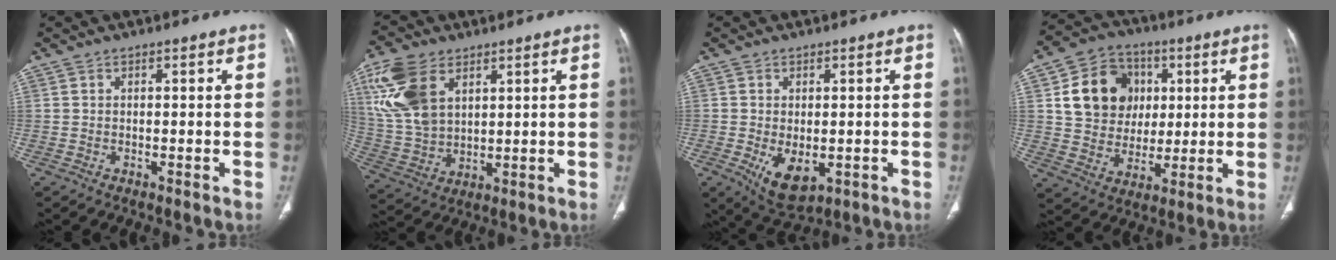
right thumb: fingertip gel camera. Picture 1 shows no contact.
{"total": 14.2, "force": [5.9, 8.9, 9.4], "torque": [-0.196, -0.012, 0.130]}
{"total": 7.2, "force": [-1.7, 4.1, 5.7], "torque": [-0.091, -0.013, -0.013]}
{"total": 15.0, "force": [3.8, 12.7, 7.1], "torque": [-0.091, 0.000, 0.070]}